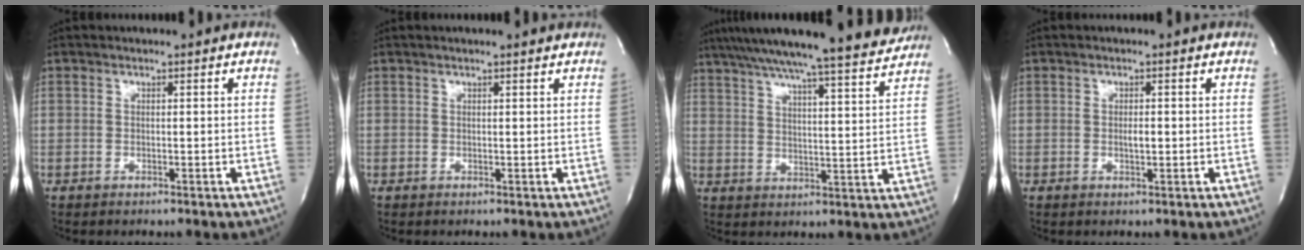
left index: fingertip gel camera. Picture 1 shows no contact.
{"total": 1.7, "force": [1.6, -0.1, 0.6], "torque": [-0.015, 0.007, 0.018]}
{"total": 19.5, "force": [17.4, -0.3, 8.7], "torque": [-0.145, -0.014, 0.242]}
{"total": 1.4, "force": [0.0, 0.4, 1.3], "torque": [-0.024, 0.000, 0.000]}